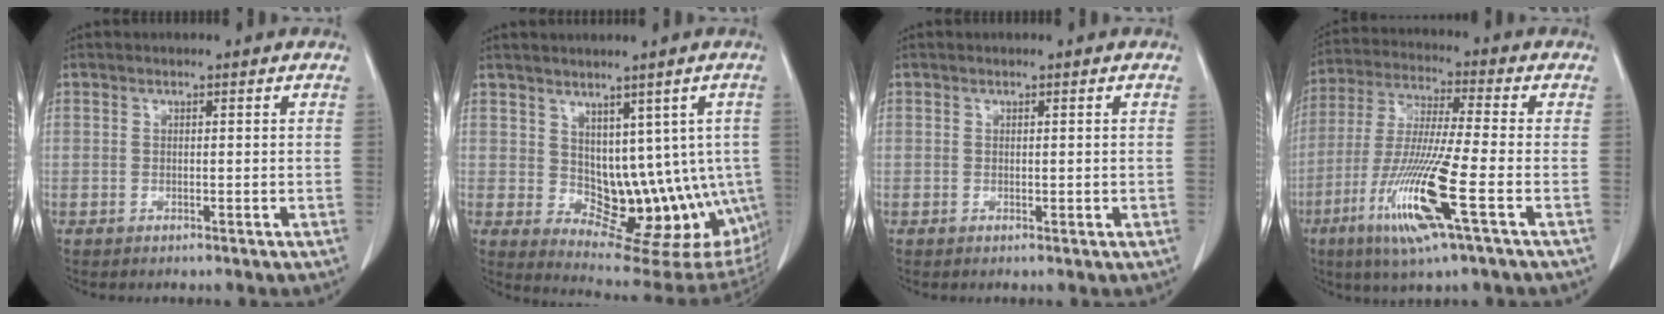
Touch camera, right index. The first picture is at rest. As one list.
[{"total": 13.2, "force": [0.5, 9.1, 9.6], "torque": [-0.092, 0.012, 0.030]}, {"total": 0.7, "force": [0.1, 0.5, 0.5], "torque": [-0.007, -0.001, 0.004]}, {"total": 14.5, "force": [-5.7, 0.0, 13.4], "torque": [-0.278, -0.026, -0.110]}]